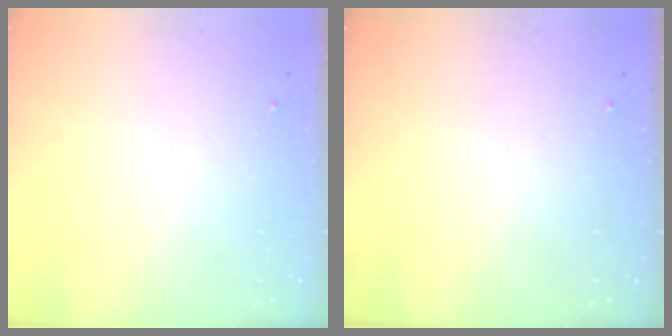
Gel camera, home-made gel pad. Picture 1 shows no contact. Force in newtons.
{"total": 0.0}